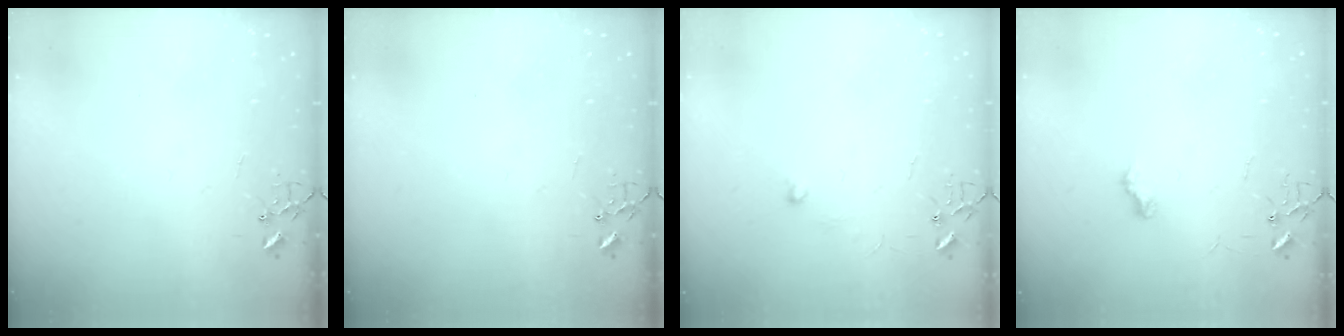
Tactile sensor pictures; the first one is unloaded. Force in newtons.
{"total": 0.0}
{"total": 5.4, "press": 5.4, "slide": 0.6}
{"total": 6.6, "press": 6.6, "slide": 0.7}